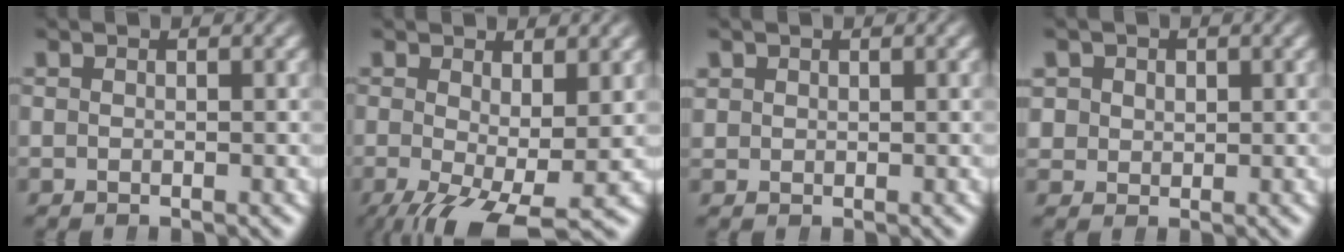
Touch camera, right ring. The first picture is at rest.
{"total": 5.6, "force": [-2.7, 2.0, 4.5], "torque": [-0.088, -0.043, -0.021]}
{"total": 1.0, "force": [0.8, 0.6, 0.2], "torque": [-0.004, -0.005, 0.025]}
{"total": 3.3, "force": [1.1, 2.8, 1.3], "torque": [-0.034, -0.011, 0.031]}